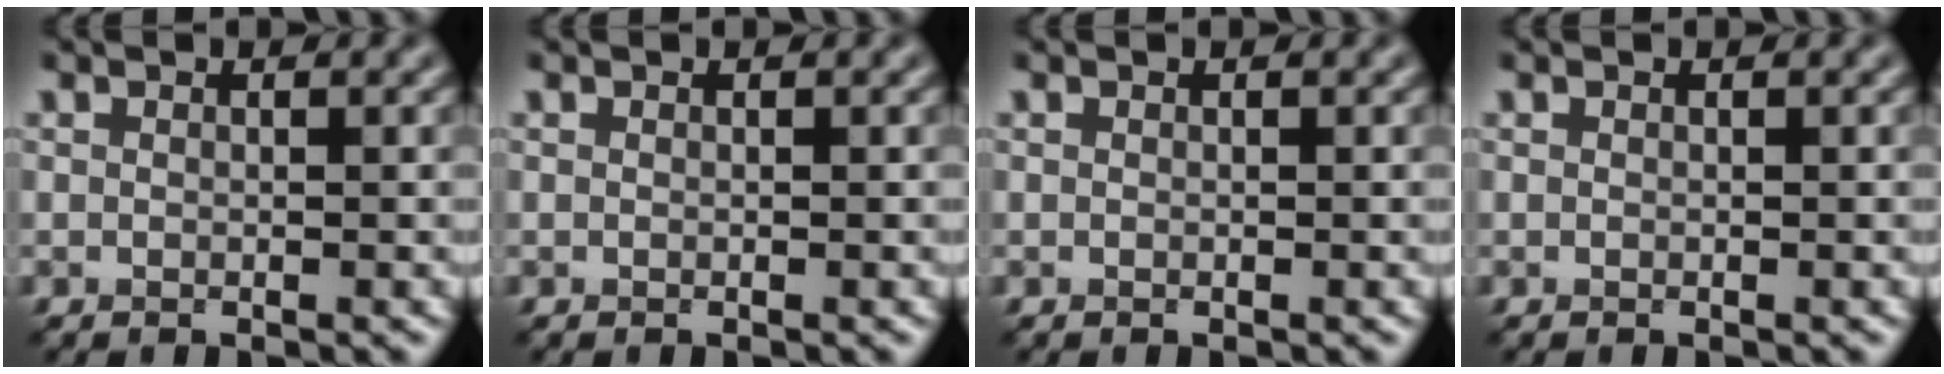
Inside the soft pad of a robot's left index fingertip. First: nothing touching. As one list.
[{"total": 0.0}, {"total": 0.0}, {"total": 0.0}]